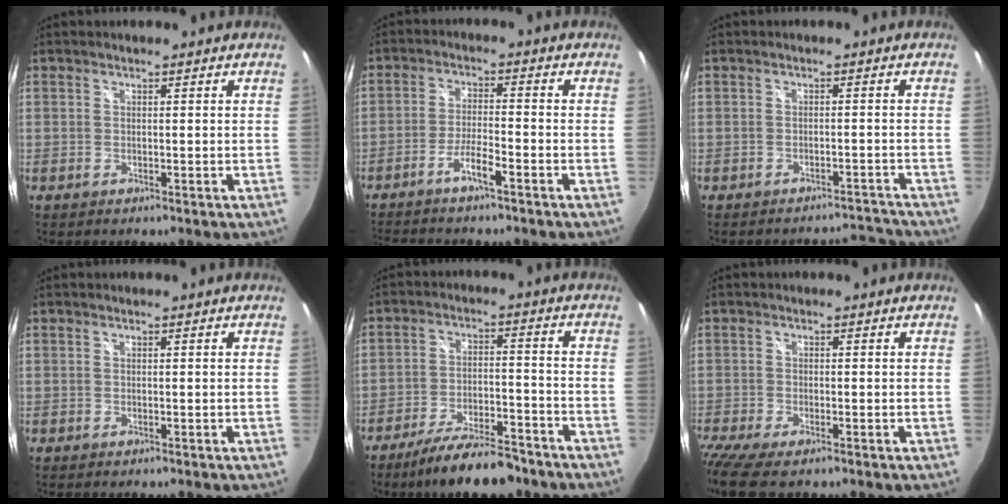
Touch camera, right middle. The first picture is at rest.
{"total": 5.5, "force": [-4.4, -0.2, 3.3], "torque": [-0.084, 0.004, -0.083]}
{"total": 4.7, "force": [-4.7, 0.6, 0.0], "torque": [0.009, 0.018, -0.059]}
{"total": 0.0}
{"total": 14.0, "force": [-11.6, 3.4, 7.0], "torque": [-0.135, -0.010, -0.181]}
{"total": 7.3, "force": [-5.6, 1.6, 4.4], "torque": [-0.109, -0.038, -0.105]}